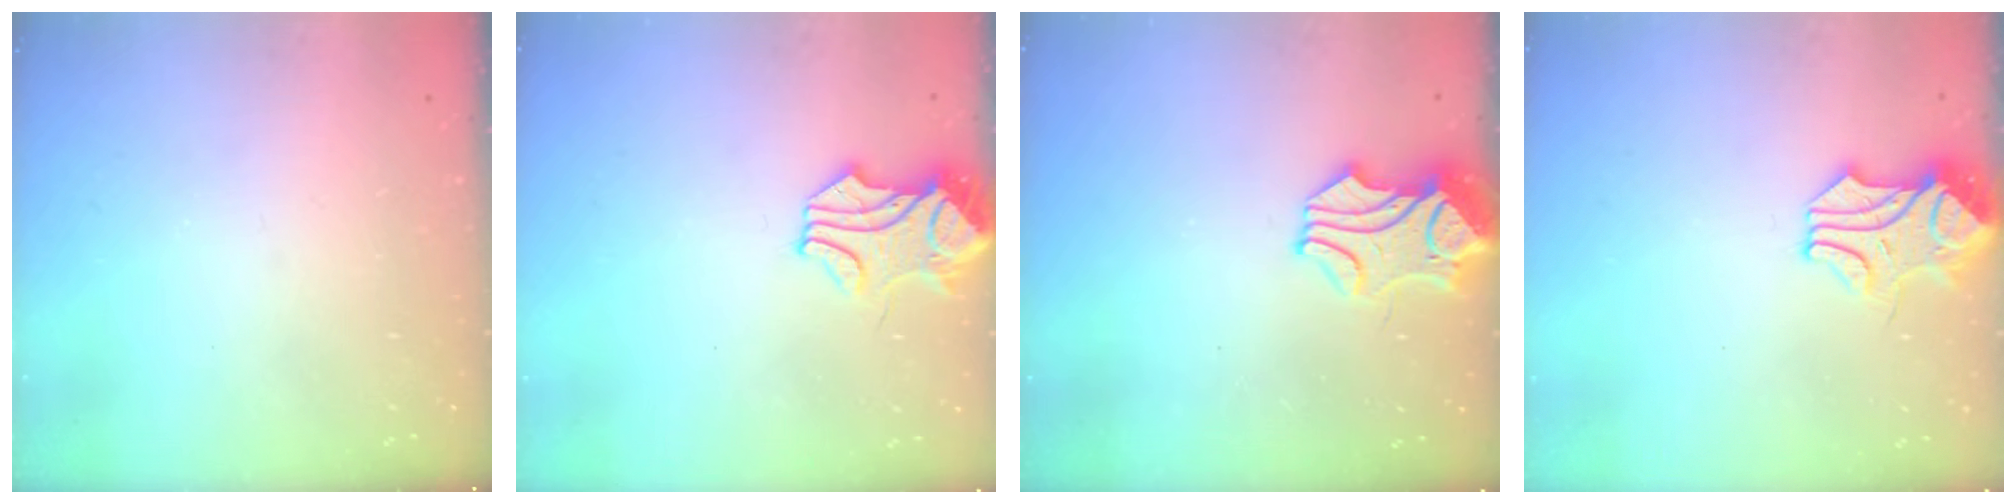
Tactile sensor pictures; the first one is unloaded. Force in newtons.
{"total": 1.9, "press": 1.8, "slide": 0.6}
{"total": 2.1, "press": 1.6, "slide": 1.4}
{"total": 1.5, "press": 1.4, "slide": 0.6}